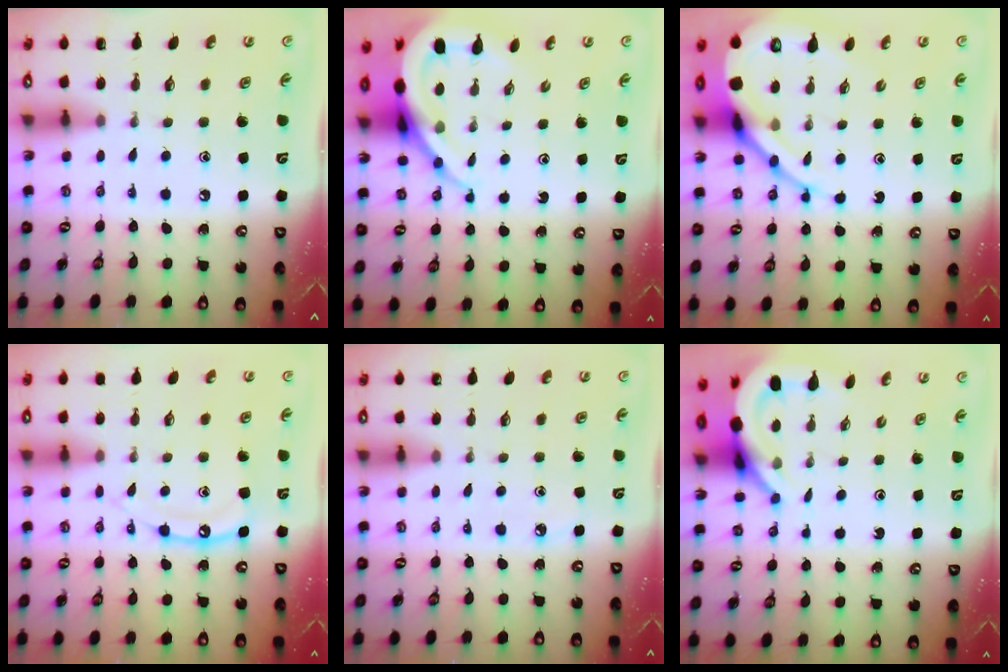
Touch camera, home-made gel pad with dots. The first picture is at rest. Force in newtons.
{"total": 11.5, "press": 11.4, "slide": 1.2}
{"total": 12.3, "press": 12.2, "slide": 1.4}
{"total": 11.0, "press": 11.0, "slide": 0.9}
{"total": 3.8, "press": 3.8, "slide": 0.2}
{"total": 6.2, "press": 6.1, "slide": 0.7}